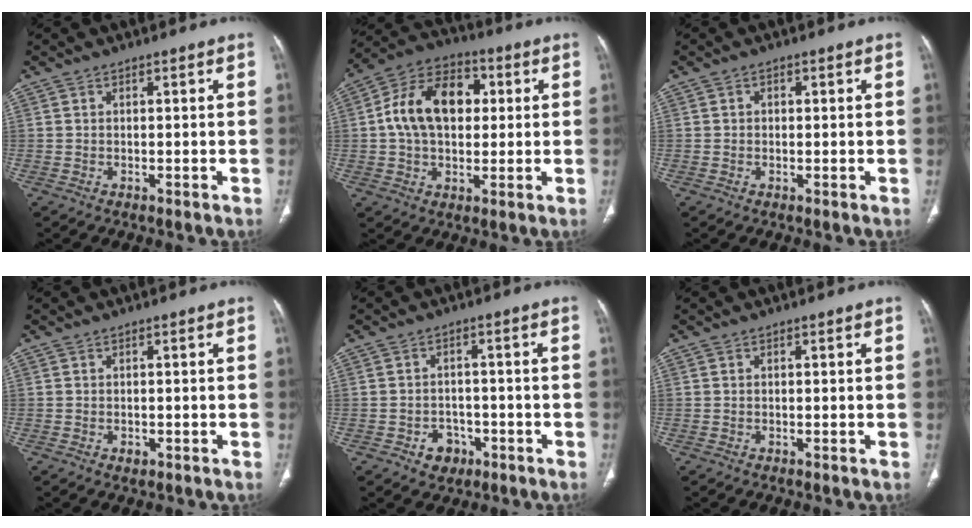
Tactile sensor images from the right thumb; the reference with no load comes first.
{"total": 15.3, "force": [2.1, 10.3, 11.2], "torque": [-0.172, 0.023, 0.027]}
{"total": 0.9, "force": [0.1, 0.8, 0.4], "torque": [-0.002, 0.002, 0.000]}
{"total": 1.0, "force": [-0.3, 0.8, 0.5], "torque": [-0.005, 0.001, -0.001]}
{"total": 4.3, "force": [-2.0, 3.5, 1.5], "torque": [0.000, 0.018, -0.023]}
{"total": 0.0}